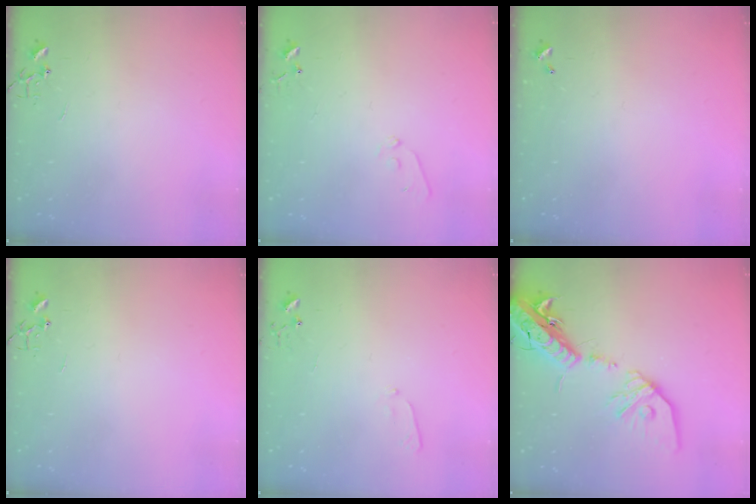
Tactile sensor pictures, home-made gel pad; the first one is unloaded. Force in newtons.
{"total": 5.2, "press": 5.2, "slide": 0.5}
{"total": 0.0}
{"total": 0.0}
{"total": 3.9, "press": 3.9, "slide": 0.6}
{"total": 21.0, "press": 20.6, "slide": 4.1}